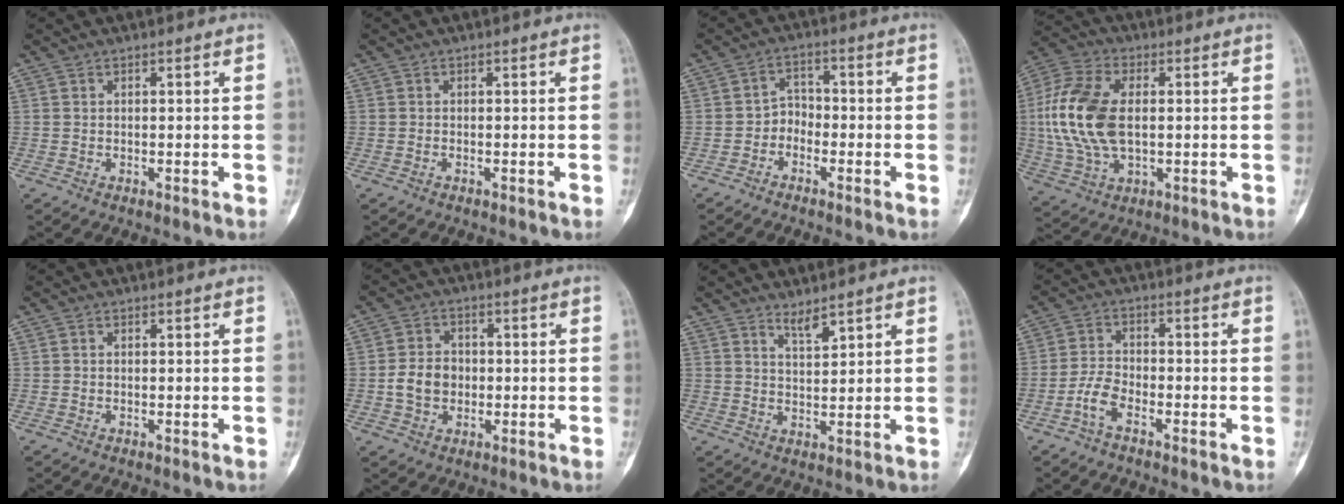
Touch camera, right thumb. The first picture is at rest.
{"total": 0.0}
{"total": 2.1, "force": [-1.0, 1.6, 0.8], "torque": [0.005, 0.014, -0.027]}
{"total": 16.3, "force": [0.8, 9.5, 13.2], "torque": [-0.287, 0.009, 0.016]}
{"total": 0.0}
{"total": 6.3, "force": [-0.8, 5.1, 3.7], "torque": [-0.054, 0.013, -0.019]}
{"total": 2.7, "force": [2.4, 0.4, 1.4], "torque": [-0.020, -0.026, 0.047]}
{"total": 4.5, "force": [-2.8, 2.0, 2.9], "torque": [-0.061, 0.023, -0.058]}